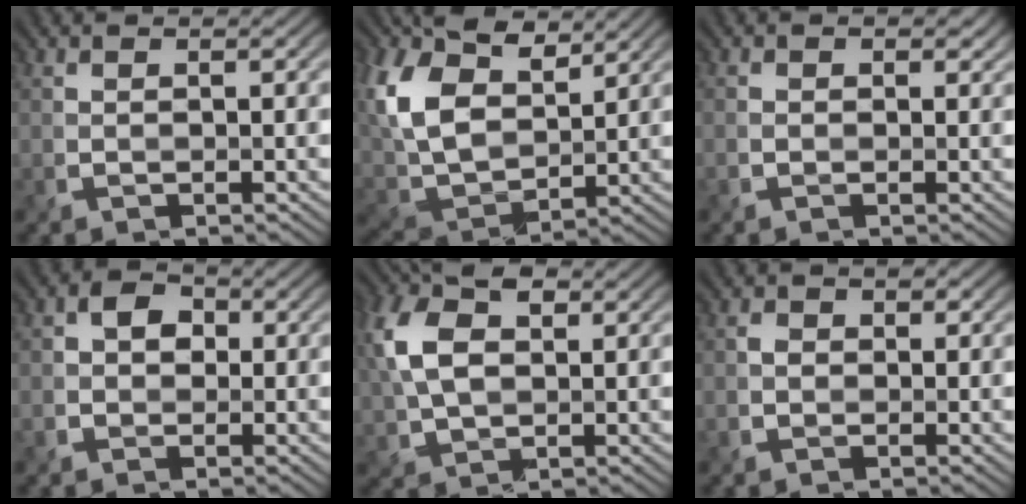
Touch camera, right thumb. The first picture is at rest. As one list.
[{"total": 13.5, "force": [5.4, 8.1, 9.3], "torque": [-0.237, 0.015, 0.101]}, {"total": 0.9, "force": [0.0, 0.8, 0.3], "torque": [-0.004, -0.006, -0.002]}, {"total": 2.7, "force": [-0.1, 2.4, 1.4], "torque": [-0.017, 0.005, -0.012]}, {"total": 9.4, "force": [2.1, 5.8, 7.1], "torque": [-0.182, 0.016, 0.032]}, {"total": 1.1, "force": [-0.3, 1.0, 0.2], "torque": [0.000, -0.001, -0.012]}]